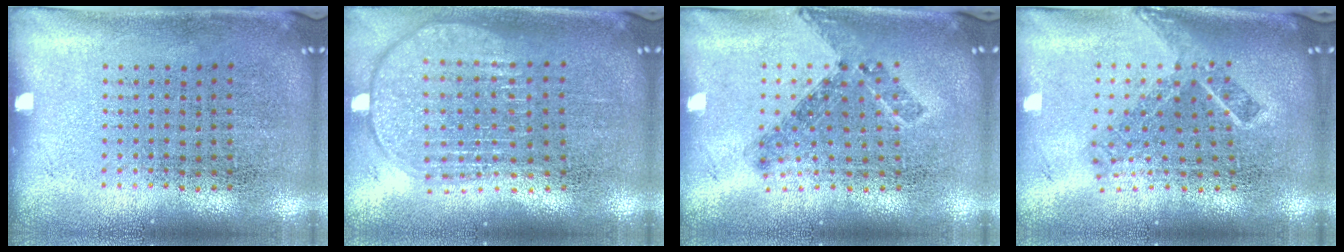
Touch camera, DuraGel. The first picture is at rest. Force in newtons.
{"total": 1.9, "press": 1.6, "slide": 1.0}
{"total": 0.8, "press": 0.7, "slide": 0.4}
{"total": 2.1, "press": 1.5, "slide": 1.5}